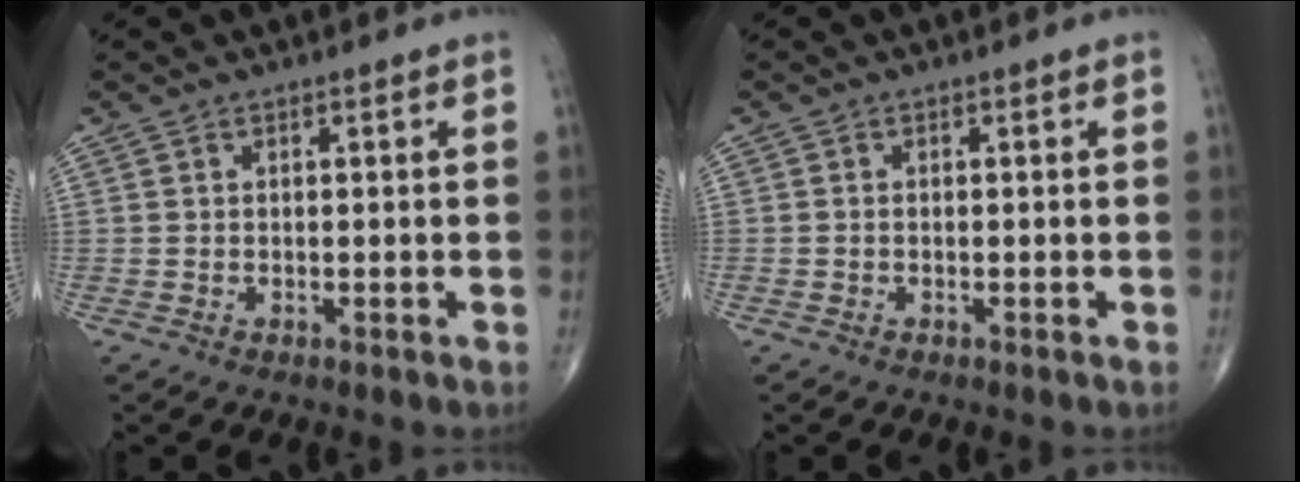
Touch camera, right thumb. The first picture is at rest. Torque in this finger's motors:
{"motor_torque": [-0.14, -0.15, 0.06, 0.08, -0.01]}